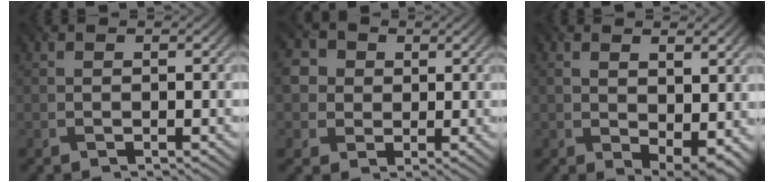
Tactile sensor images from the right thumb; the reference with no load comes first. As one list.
[{"total": 6.6, "force": [1.6, 5.8, 2.7], "torque": [-0.098, 0.019, 0.011]}, {"total": 5.4, "force": [0.7, 2.9, 4.6], "torque": [-0.087, -0.023, 0.033]}]